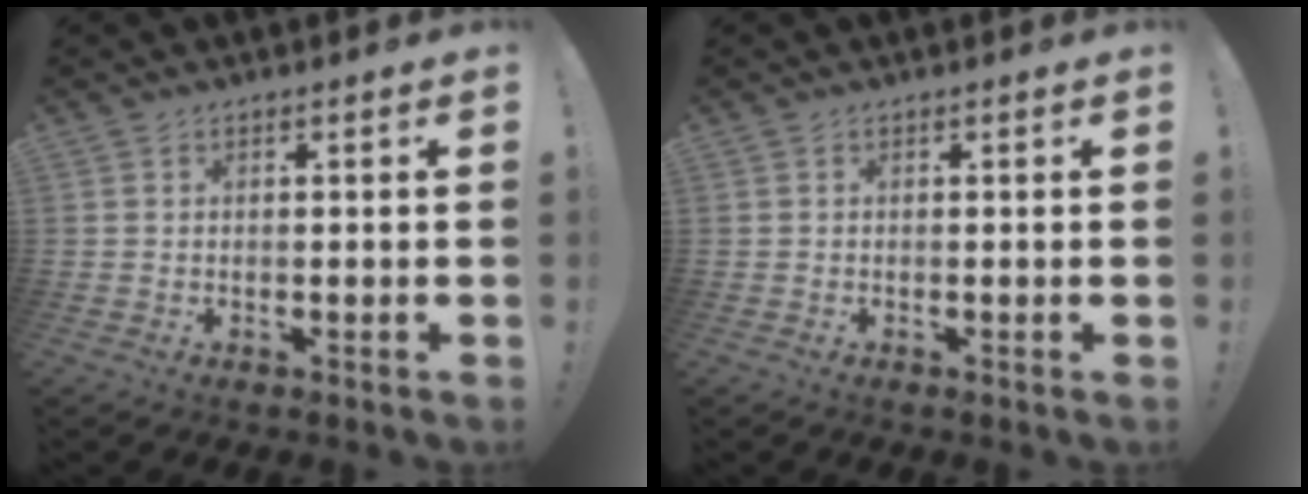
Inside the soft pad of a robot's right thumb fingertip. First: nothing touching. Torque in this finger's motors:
{"motor_torque": [-0.34, 0.04, -0.05, 0.13, 0.00]}